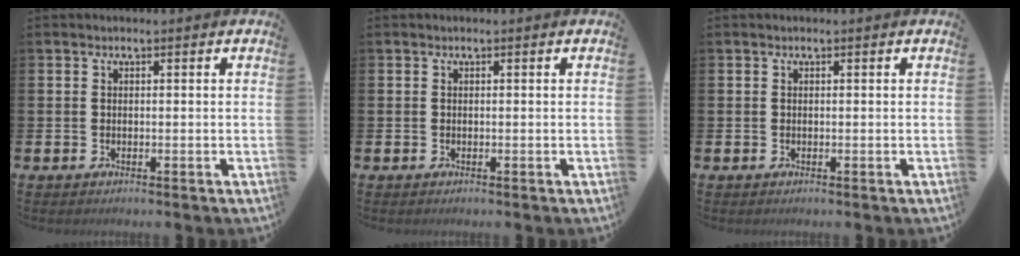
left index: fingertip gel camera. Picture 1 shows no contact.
{"total": 0.0}
{"total": 0.0}